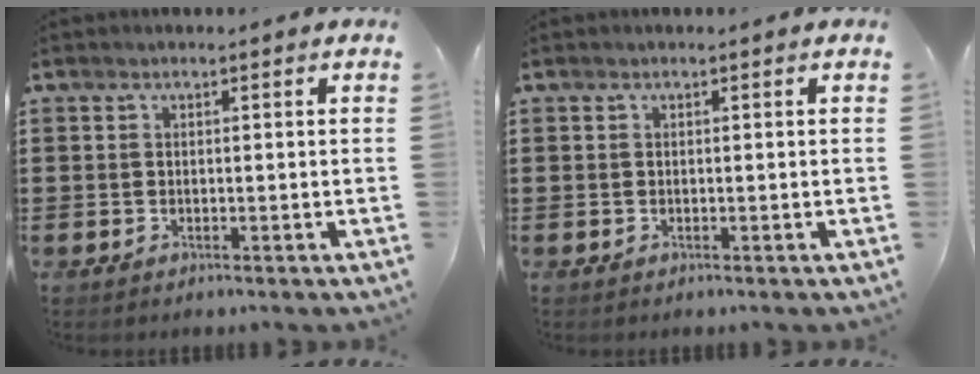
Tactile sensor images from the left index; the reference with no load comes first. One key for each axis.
{"total": 0.0}